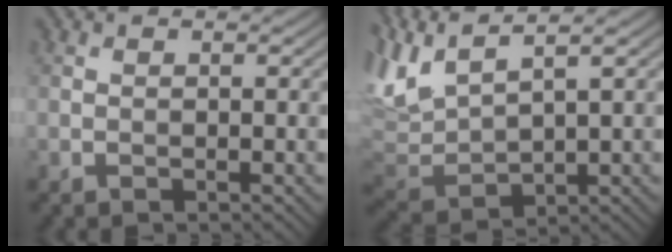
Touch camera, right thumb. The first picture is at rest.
{"total": 8.1, "force": [5.1, 2.2, 5.9], "torque": [-0.156, 0.017, 0.106]}